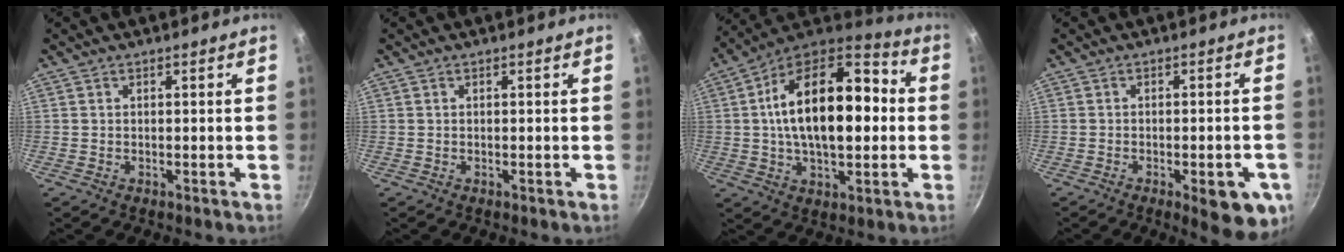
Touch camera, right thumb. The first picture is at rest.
{"total": 0.0}
{"total": 23.8, "force": [1.7, 12.5, 20.2], "torque": [-0.312, 0.028, 0.019]}
{"total": 9.4, "force": [-4.1, 3.0, 8.0], "torque": [-0.081, 0.007, -0.045]}